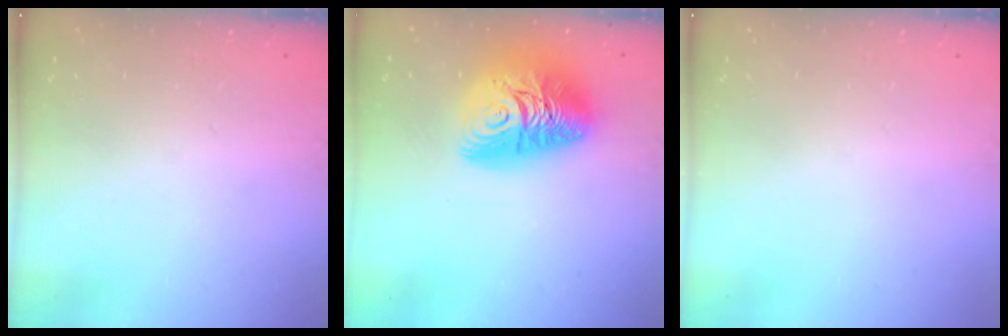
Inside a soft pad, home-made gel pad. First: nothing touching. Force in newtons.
{"total": 17.6, "press": 17.5, "slide": 1.7}
{"total": 0.0}